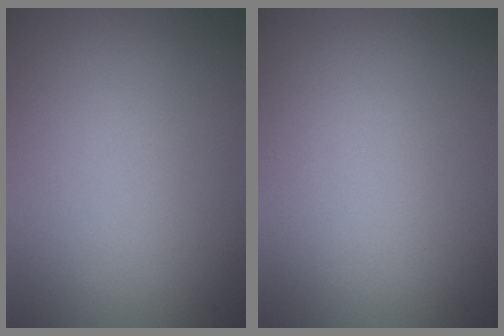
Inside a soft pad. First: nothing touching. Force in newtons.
{"total": 0.0}